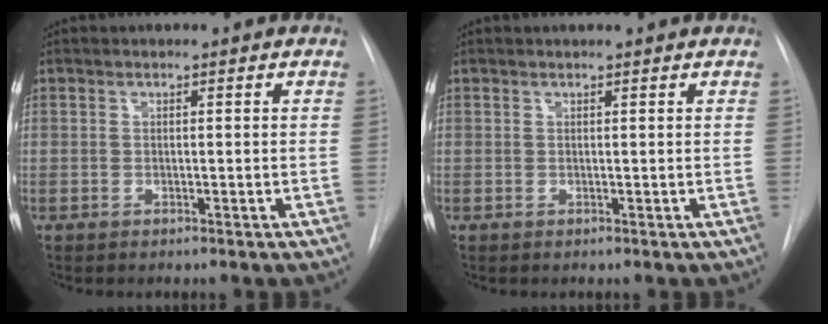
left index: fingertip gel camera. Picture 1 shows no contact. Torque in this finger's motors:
{"motor_torque": [0.11, 0.03, -0.07, 0.00]}